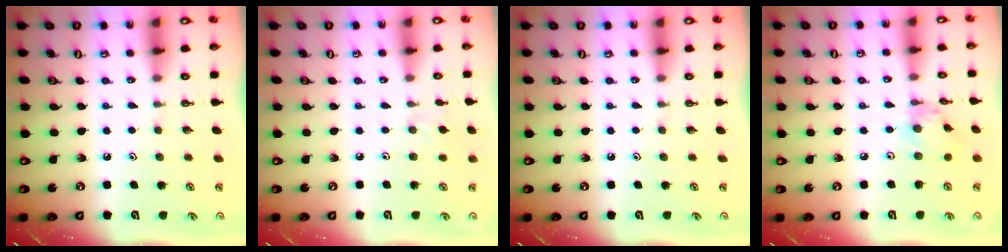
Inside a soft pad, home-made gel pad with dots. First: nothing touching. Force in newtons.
{"total": 2.6, "press": 2.6, "slide": 0.5}
{"total": 0.0}
{"total": 3.4, "press": 3.4, "slide": 0.1}